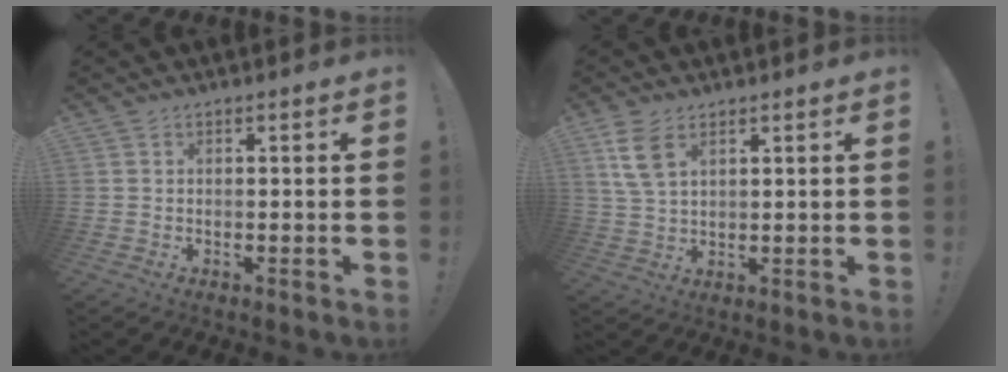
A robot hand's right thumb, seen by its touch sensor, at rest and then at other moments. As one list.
[{"total": 8.0, "force": [3.9, 4.3, 5.5], "torque": [-0.101, -0.009, 0.076]}]